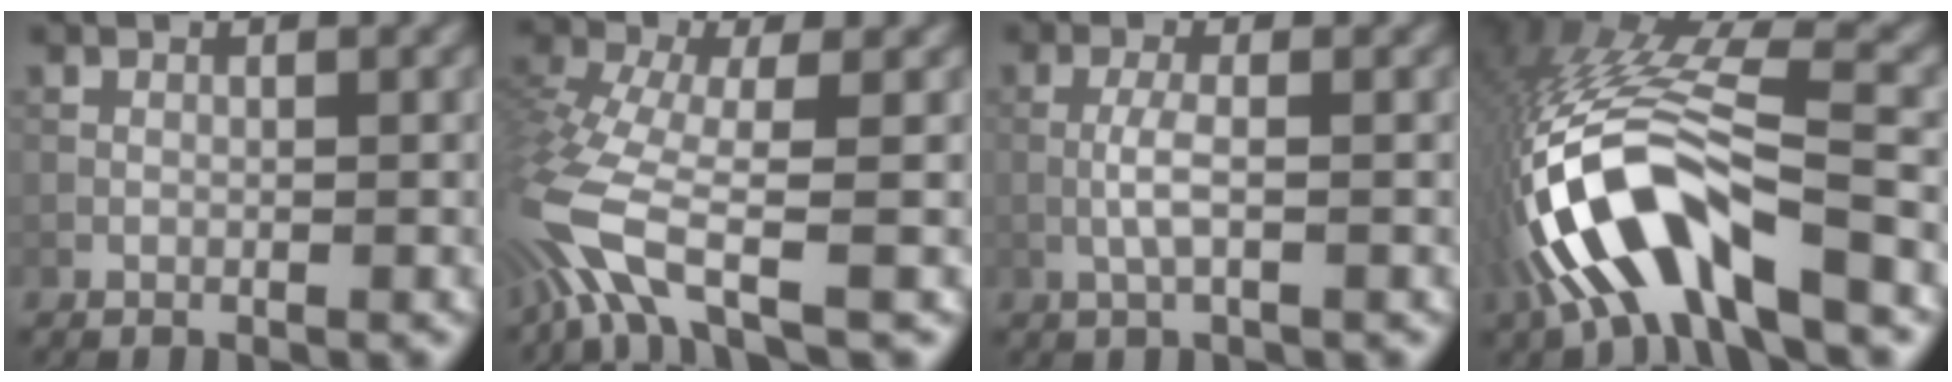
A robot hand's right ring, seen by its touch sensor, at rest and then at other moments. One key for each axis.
{"total": 8.4, "fx": -4.5, "fy": 2.7, "fz": 6.6, "tx": -0.157, "ty": -0.004, "tz": -0.099}
{"total": 2.0, "fx": -0.5, "fy": 0.3, "fz": 1.9, "tx": -0.041, "ty": 0.004, "tz": -0.014}
{"total": 12.3, "fx": -5.4, "fy": 4.3, "fz": 10.2, "tx": -0.214, "ty": 0.005, "tz": -0.096}